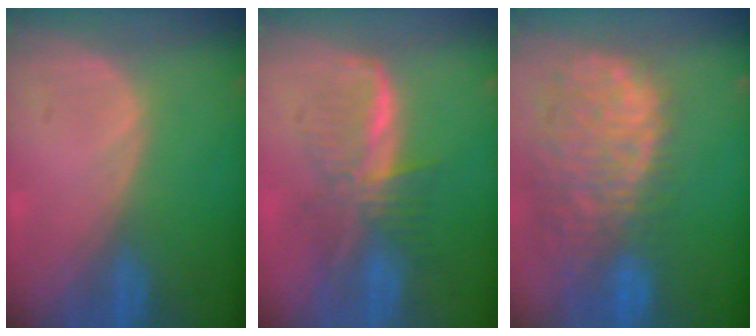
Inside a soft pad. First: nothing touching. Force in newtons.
{"total": 6.5, "press": 6.3, "slide": 1.6}
{"total": 13.7, "press": 11.2, "slide": 7.9}